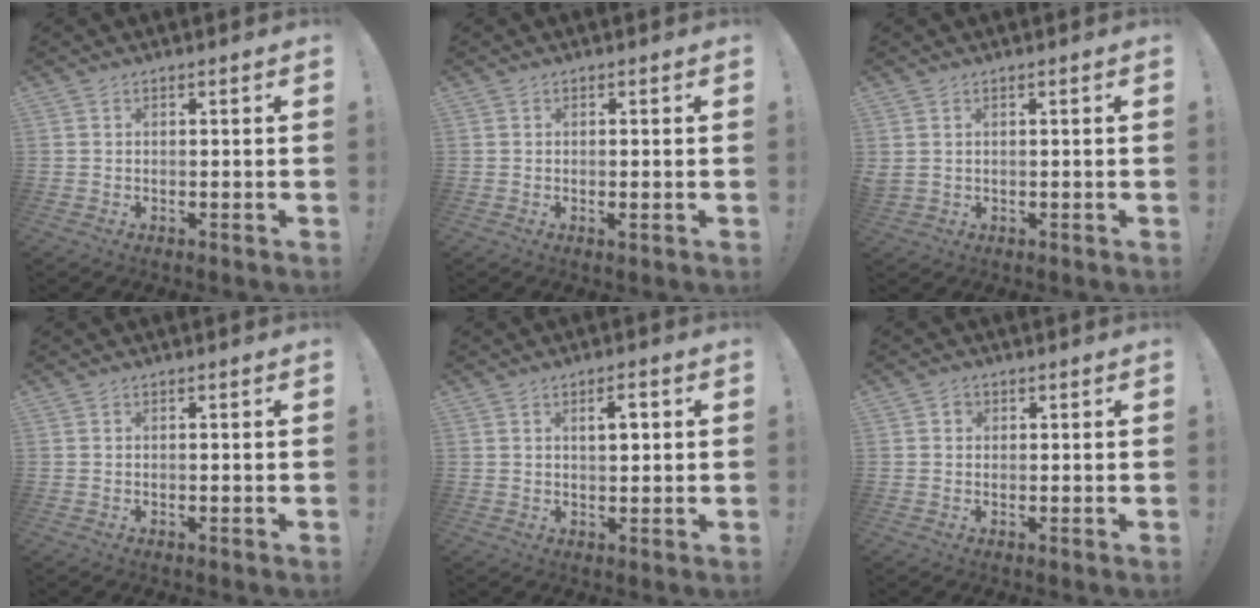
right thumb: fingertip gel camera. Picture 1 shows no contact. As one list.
[{"total": 1.2, "force": [-0.1, 0.0, 1.2], "torque": [-0.021, 0.000, -0.003]}, {"total": 1.7, "force": [0.7, 1.0, 1.1], "torque": [-0.024, 0.002, 0.014]}, {"total": 0.0}, {"total": 3.9, "force": [1.1, 1.7, 3.4], "torque": [-0.041, -0.003, 0.010]}, {"total": 1.6, "force": [0.4, 1.4, 0.5], "torque": [-0.005, 0.001, 0.006]}]